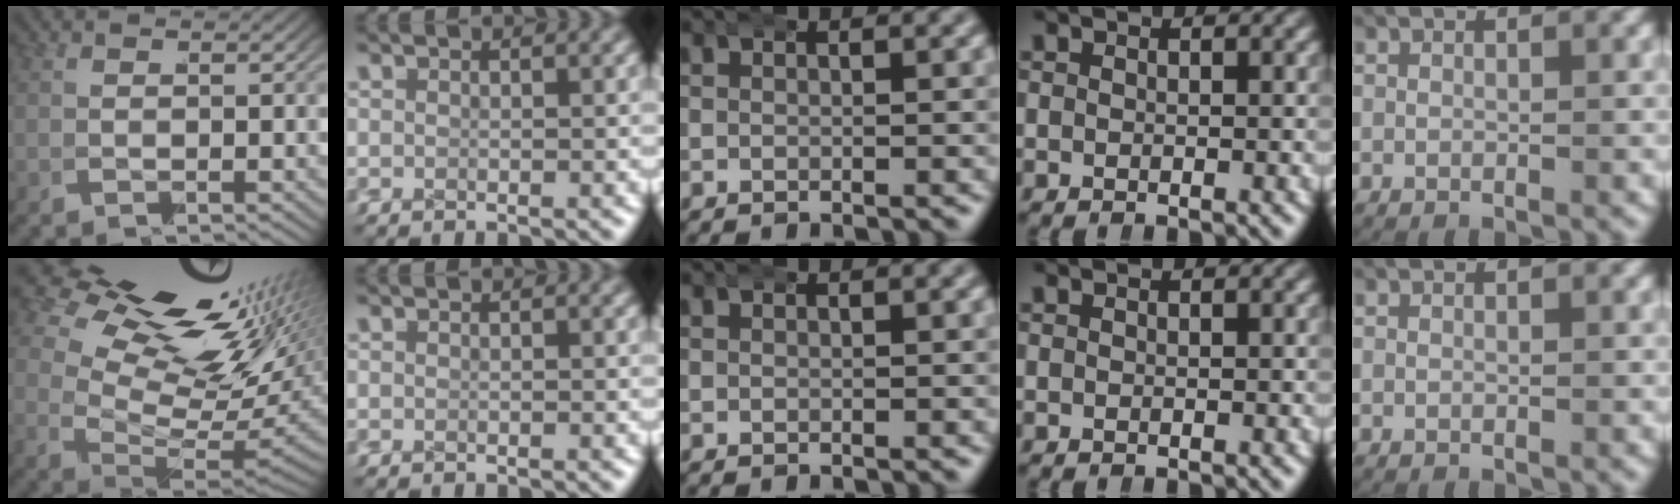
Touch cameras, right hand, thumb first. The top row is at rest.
{"thumb": {"total": 14.0, "force": [3.7, 8.3, 10.6], "torque": [-0.164, -0.014, 0.065]}}